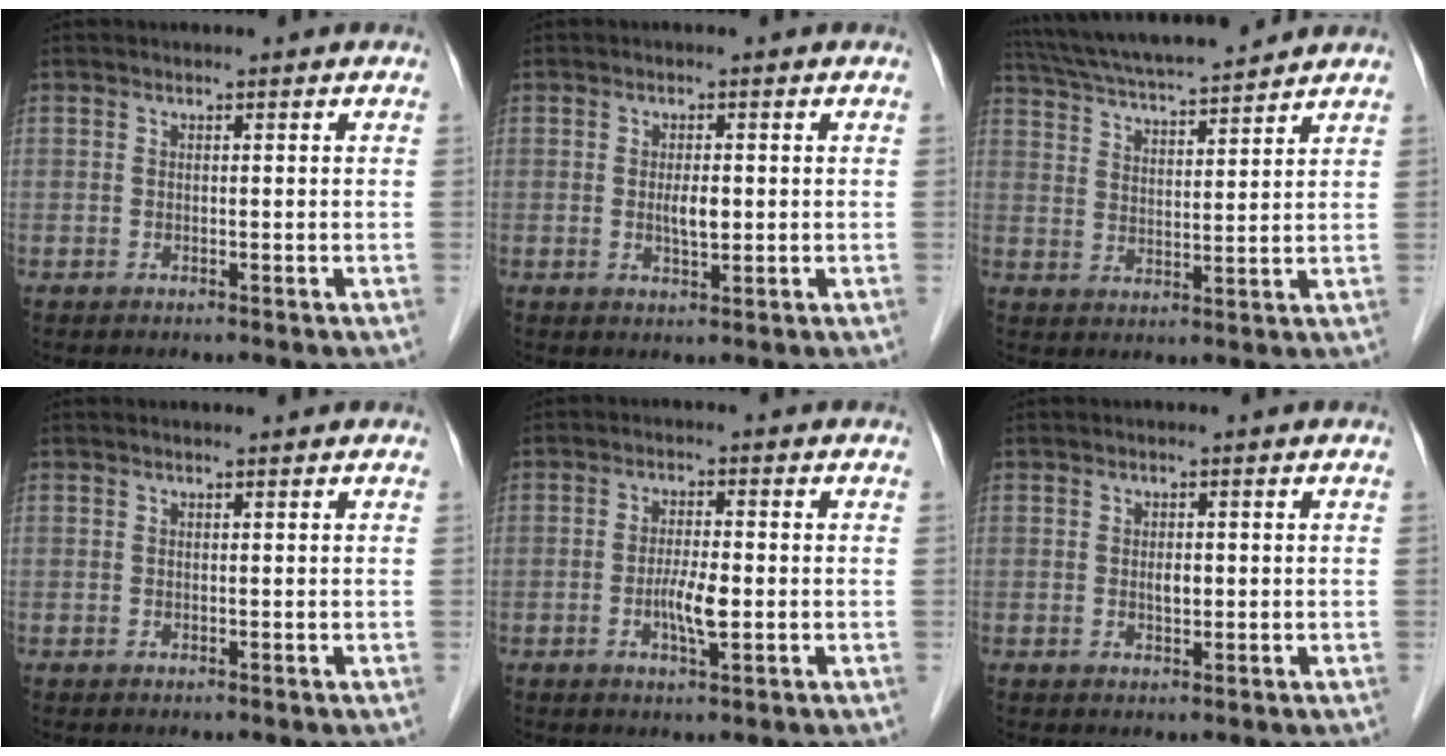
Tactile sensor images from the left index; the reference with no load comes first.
{"total": 2.5, "force": [-0.2, 0.8, 2.4], "torque": [-0.045, -0.006, -0.001]}
{"total": 14.3, "force": [12.9, 0.7, 6.0], "torque": [-0.116, 0.021, 0.212]}
{"total": 0.6, "force": [0.5, -0.1, 0.3], "torque": [-0.006, 0.002, 0.009]}
{"total": 4.1, "force": [-1.1, 0.7, 3.9], "torque": [-0.076, -0.007, -0.020]}
{"total": 1.3, "force": [-0.1, 0.6, 1.1], "torque": [-0.020, -0.005, -0.001]}